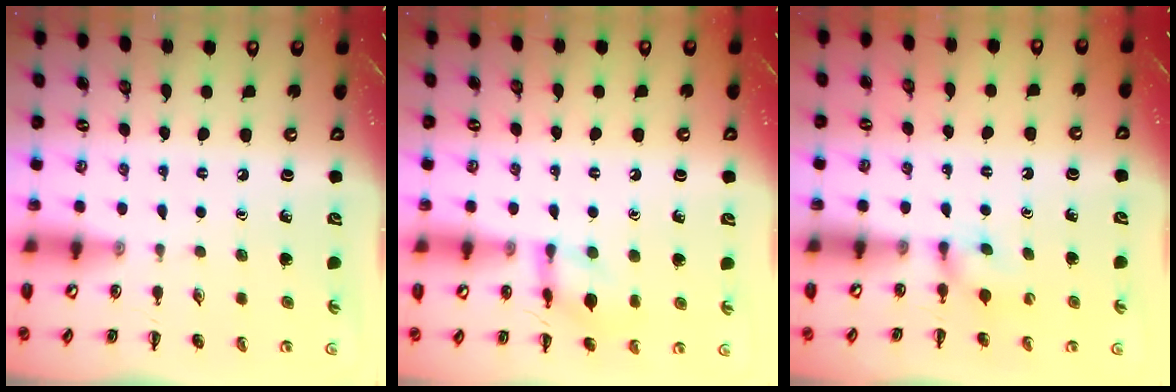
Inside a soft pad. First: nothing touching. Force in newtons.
{"total": 10.8, "press": 10.8, "slide": 0.3}
{"total": 3.7, "press": 3.5, "slide": 1.2}